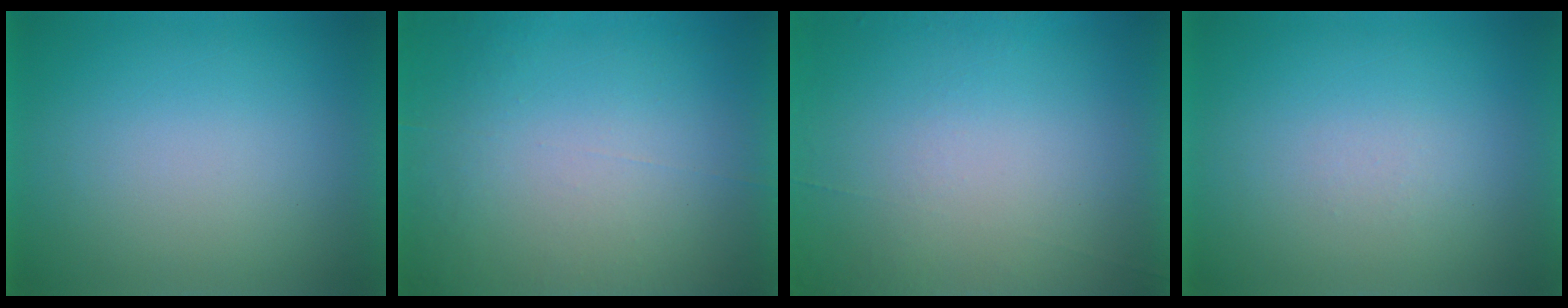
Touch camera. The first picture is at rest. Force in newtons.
{"total": 7.3}
{"total": 4.5}
{"total": 1.4}